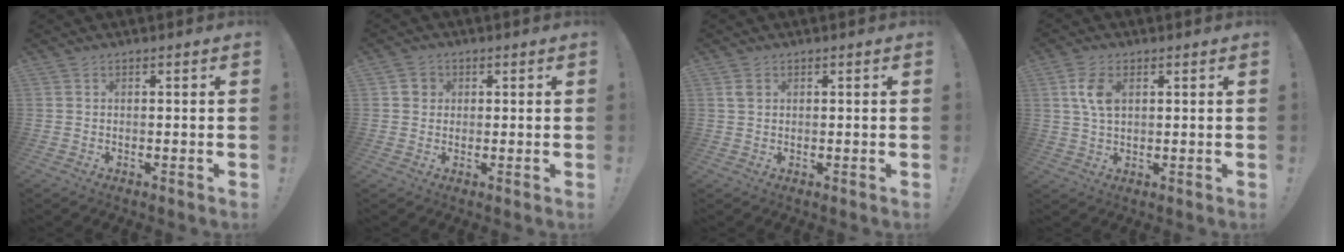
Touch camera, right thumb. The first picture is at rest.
{"total": 3.1, "force": [0.7, 2.9, 0.8], "torque": [-0.009, 0.004, 0.012]}
{"total": 1.9, "force": [0.8, 1.3, 1.1], "torque": [-0.022, 0.004, 0.015]}
{"total": 7.0, "force": [2.1, 4.2, 5.3], "torque": [-0.104, -0.003, 0.034]}